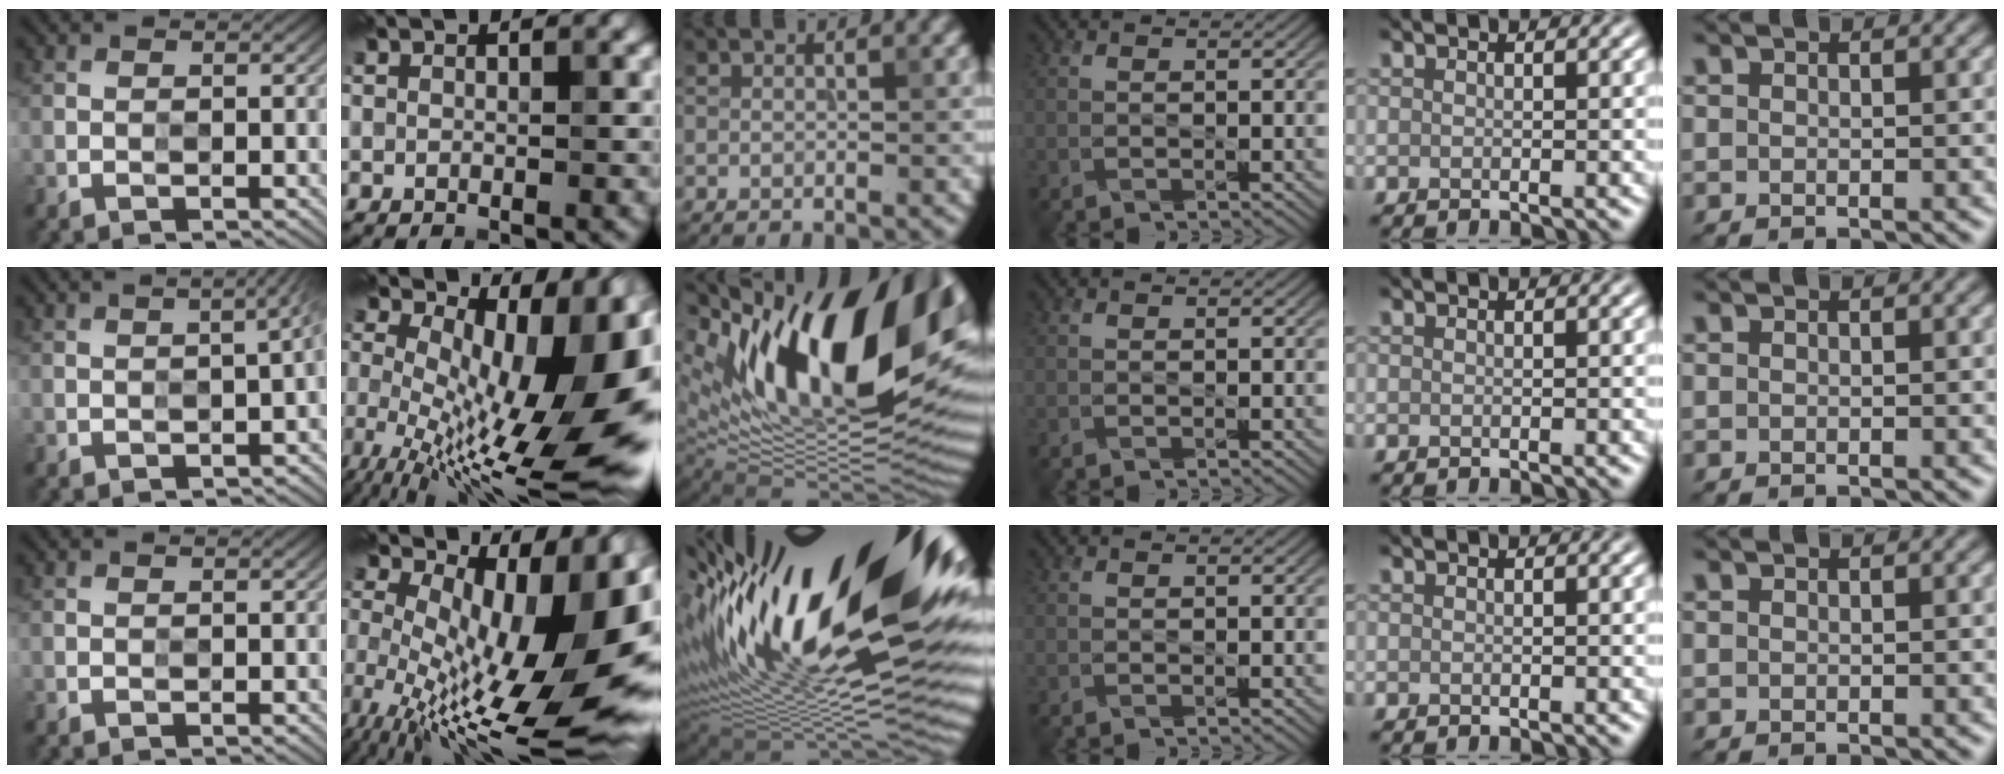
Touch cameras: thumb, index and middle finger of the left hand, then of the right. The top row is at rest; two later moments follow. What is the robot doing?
{"motion": "press", "object": "grip strengthener"}